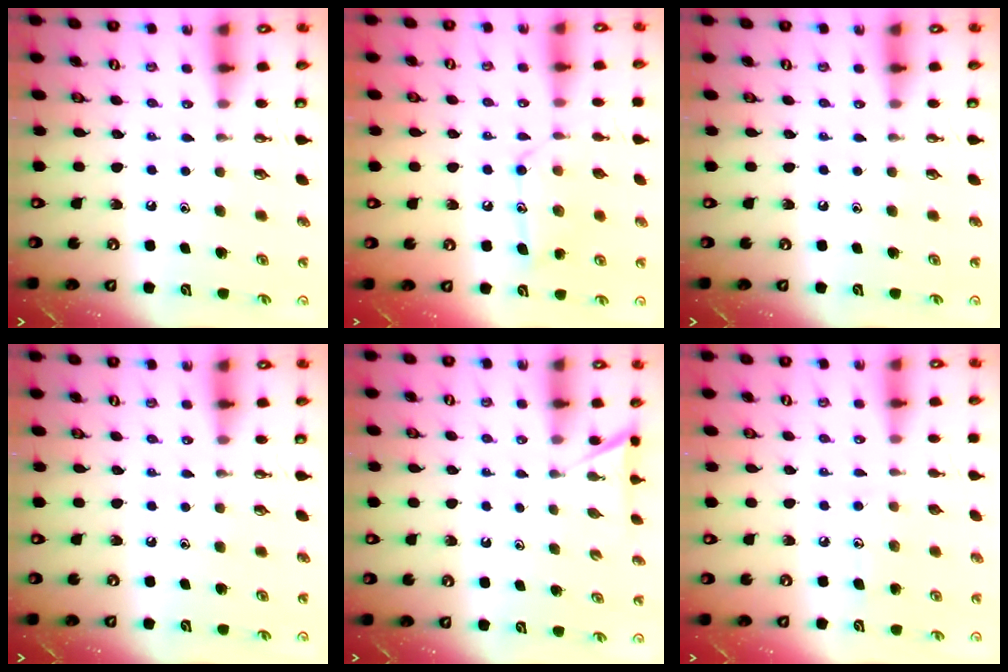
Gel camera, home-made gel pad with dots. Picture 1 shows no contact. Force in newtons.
{"total": 12.1, "press": 12.0, "slide": 0.7}
{"total": 0.0}
{"total": 0.0}
{"total": 3.3, "press": 3.3, "slide": 0.4}
{"total": 5.8, "press": 5.8, "slide": 0.6}